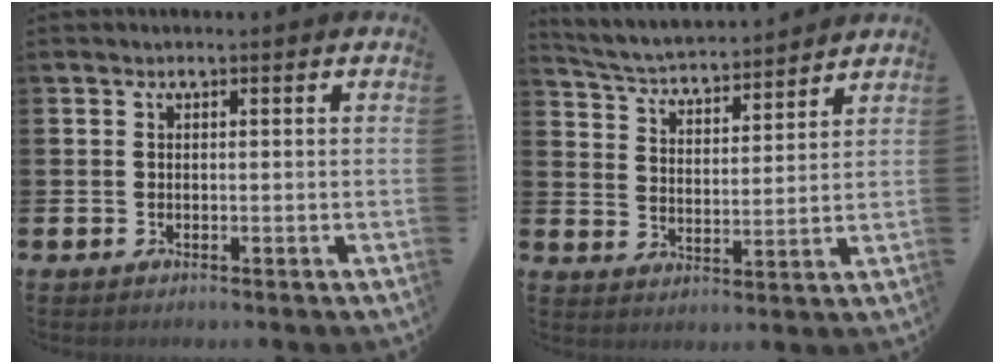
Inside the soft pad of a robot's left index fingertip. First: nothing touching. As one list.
[{"total": 4.5, "force": [4.5, 0.4, 0.6], "torque": [-0.038, -0.039, 0.074]}]